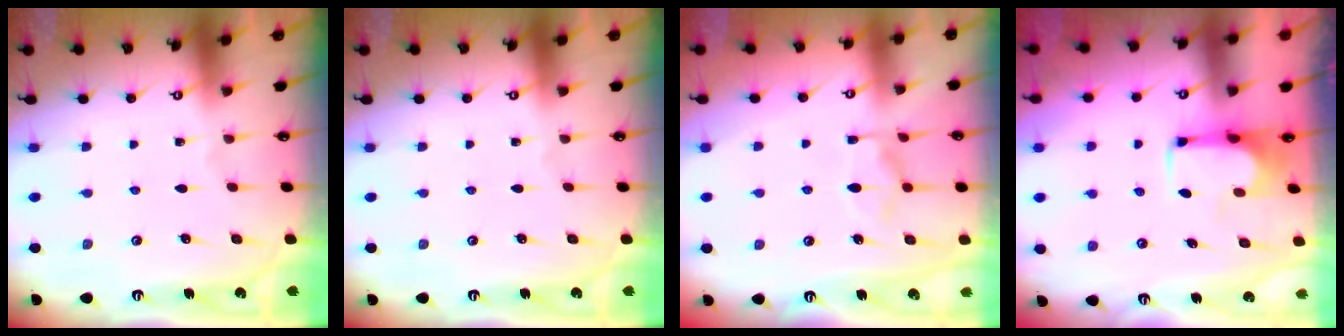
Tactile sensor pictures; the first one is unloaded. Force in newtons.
{"total": 0.0}
{"total": 5.3, "press": 5.2, "slide": 1.3}
{"total": 0.9, "press": 0.3, "slide": 0.8}